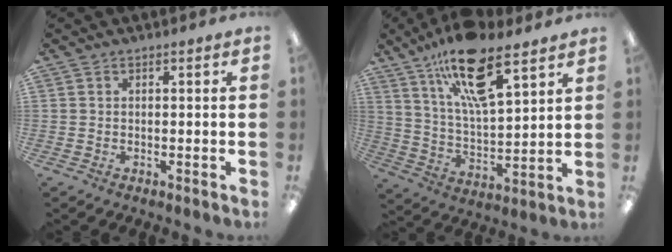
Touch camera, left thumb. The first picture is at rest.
{"total": 18.2, "force": [11.9, 6.1, 12.3], "torque": [-0.212, -0.054, 0.199]}